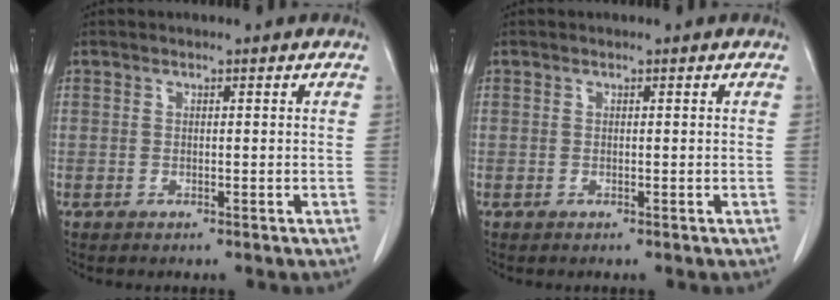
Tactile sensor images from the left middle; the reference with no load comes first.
{"total": 0.0}